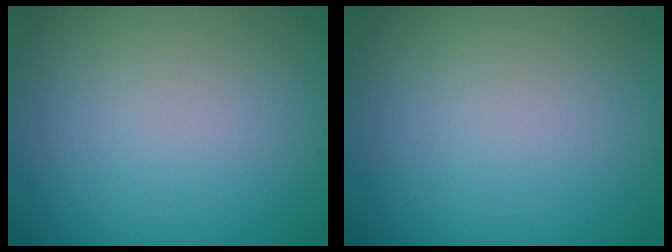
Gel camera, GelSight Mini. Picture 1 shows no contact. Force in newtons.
{"total": 0.0}